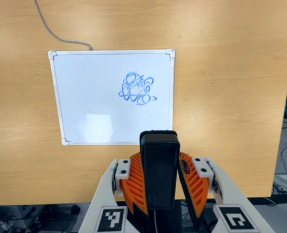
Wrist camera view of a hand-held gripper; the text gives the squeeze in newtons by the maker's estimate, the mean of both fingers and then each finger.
{"total": 9.0, "left": 7.7, "right": 10.3}